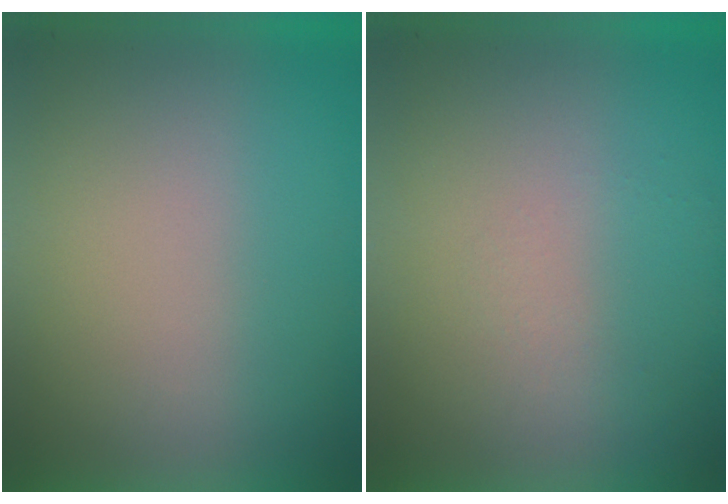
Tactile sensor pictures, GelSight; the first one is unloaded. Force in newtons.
{"total": 1.1}